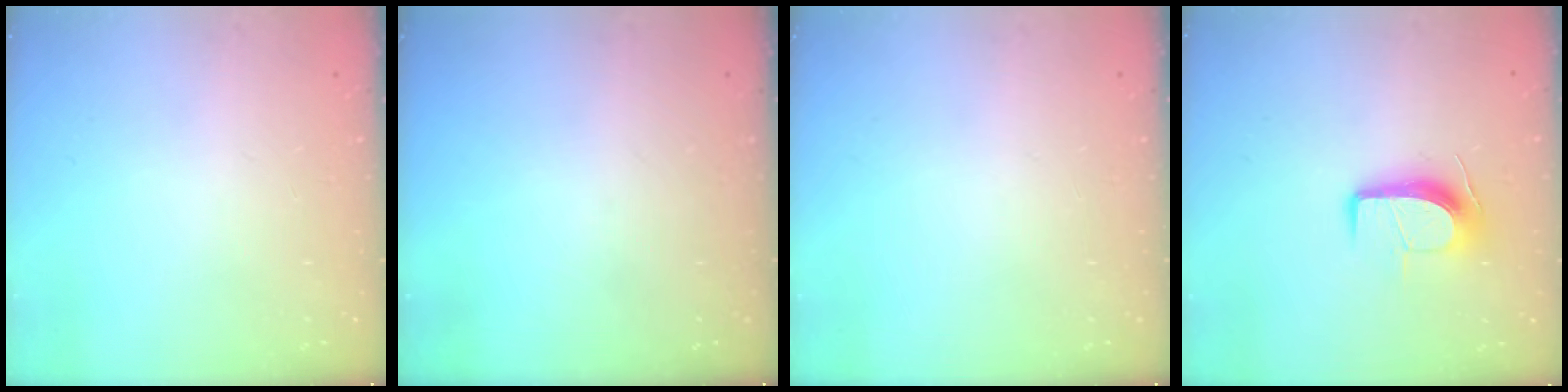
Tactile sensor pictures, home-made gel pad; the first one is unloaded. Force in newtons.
{"total": 0.0}
{"total": 0.0}
{"total": 9.9, "press": 9.9, "slide": 0.6}